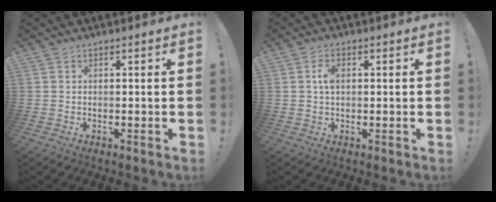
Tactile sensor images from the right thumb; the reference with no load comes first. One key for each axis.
{"total": 3.5, "fx": 0.6, "fy": 2.0, "fz": 2.8, "tx": -0.043, "ty": 0.002, "tz": 0.006}